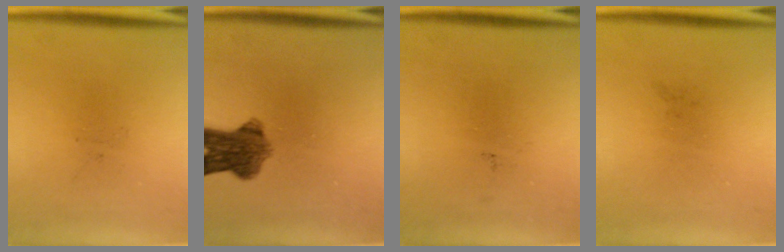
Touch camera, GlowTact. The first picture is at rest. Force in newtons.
{"total": 7.2}
{"total": 0.0}
{"total": 0.0}